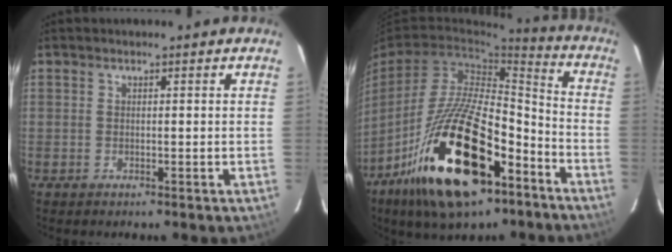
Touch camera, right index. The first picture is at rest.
{"total": 25.5, "force": [-13.8, 10.7, 18.5], "torque": [-0.346, -0.013, -0.228]}